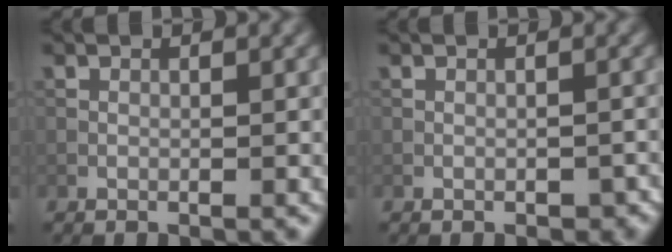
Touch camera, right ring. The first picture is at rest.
{"total": 1.1, "force": [-0.5, 0.8, 0.7], "torque": [-0.012, -0.006, -0.006]}